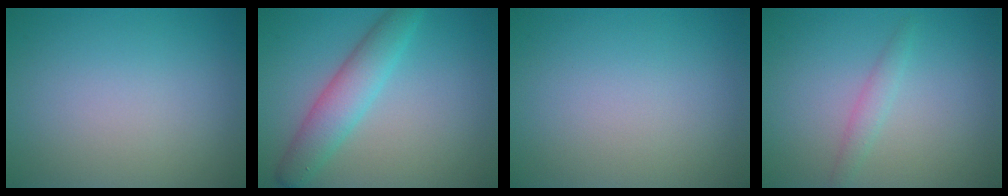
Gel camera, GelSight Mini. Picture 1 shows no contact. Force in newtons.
{"total": 4.2, "press": 4.2, "slide": 0.2}
{"total": 0.0}
{"total": 1.4, "press": 1.4, "slide": 0.1}